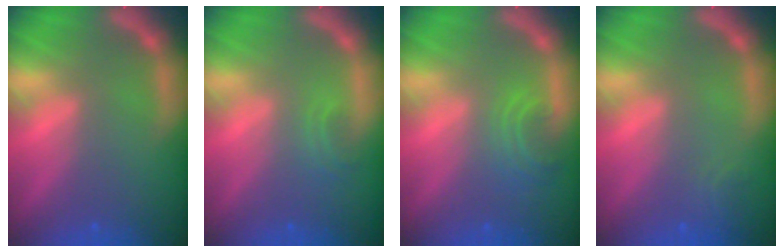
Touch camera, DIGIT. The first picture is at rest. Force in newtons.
{"total": 1.4}
{"total": 2.9}
{"total": 1.4}